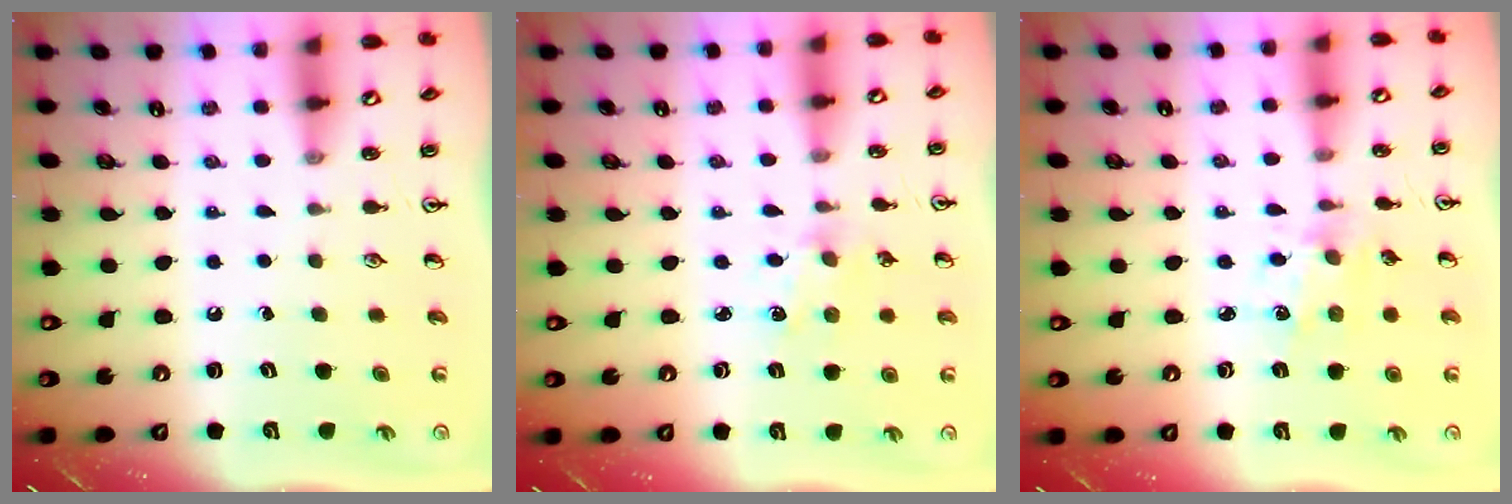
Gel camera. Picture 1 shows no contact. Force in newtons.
{"total": 3.2, "press": 3.2, "slide": 0.4}
{"total": 2.9, "press": 2.8, "slide": 0.8}